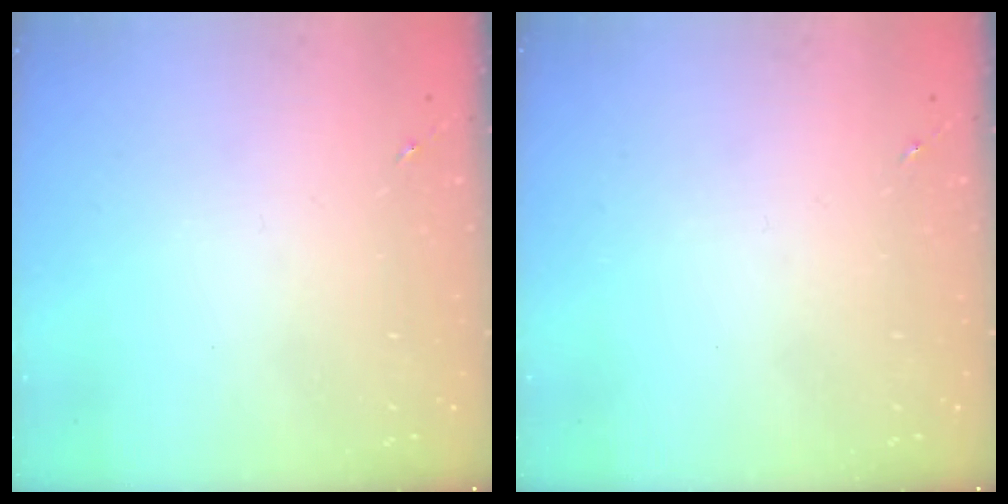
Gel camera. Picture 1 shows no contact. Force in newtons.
{"total": 0.0}